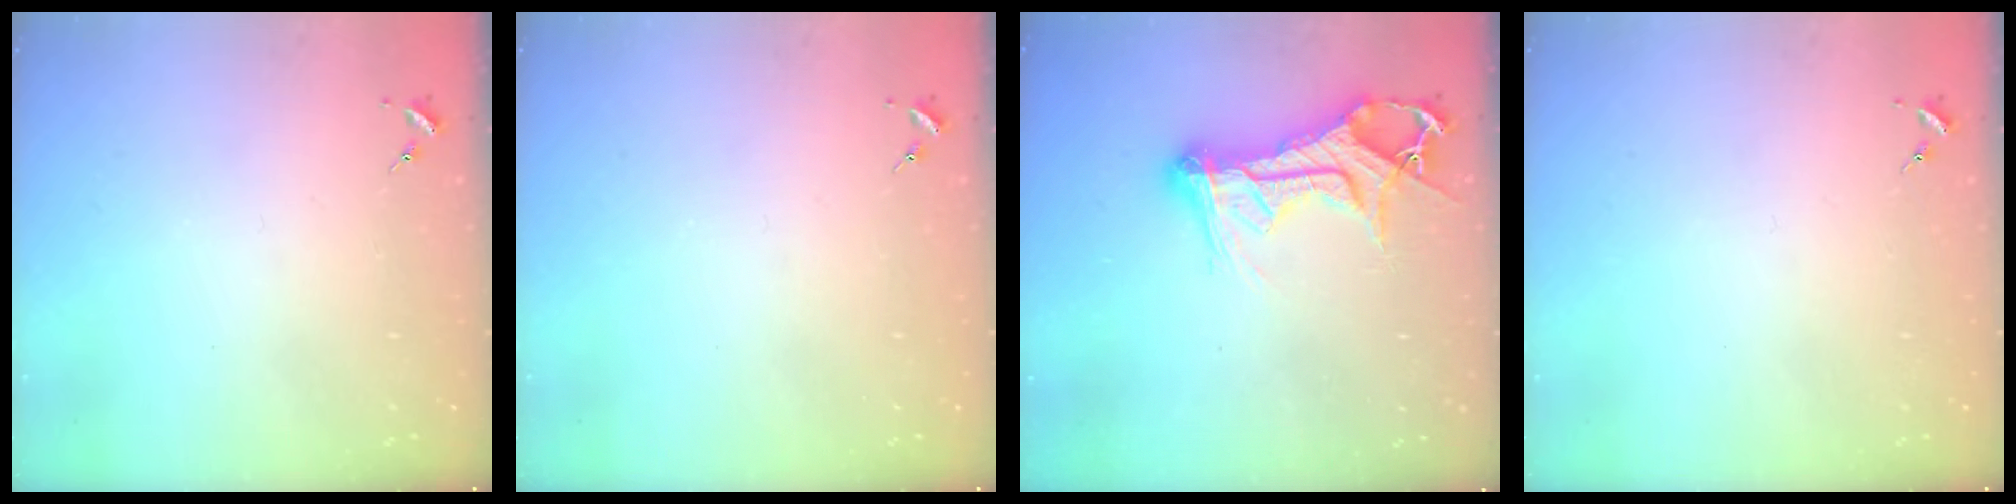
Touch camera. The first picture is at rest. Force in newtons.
{"total": 0.0}
{"total": 16.0, "press": 16.0, "slide": 1.7}
{"total": 0.0}